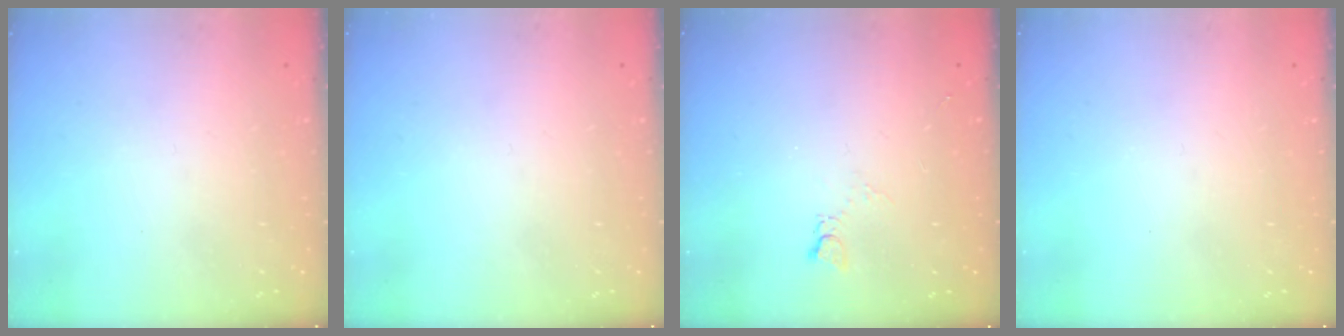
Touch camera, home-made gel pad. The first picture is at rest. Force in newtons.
{"total": 0.0}
{"total": 2.1, "press": 2.1, "slide": 0.3}
{"total": 0.0}